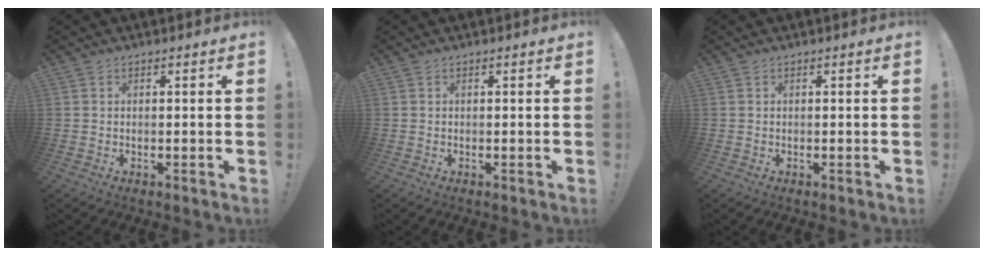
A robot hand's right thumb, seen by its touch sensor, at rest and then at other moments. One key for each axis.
{"total": 0.0}
{"total": 0.0}